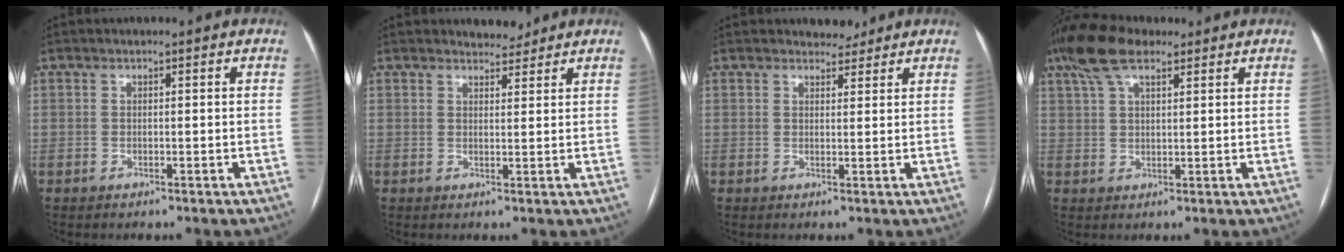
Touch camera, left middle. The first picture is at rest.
{"total": 2.6, "force": [2.4, 0.8, 0.2], "torque": [-0.003, -0.002, 0.035]}
{"total": 2.4, "force": [2.2, 1.0, 0.2], "torque": [0.000, -0.001, 0.030]}
{"total": 8.3, "force": [5.6, 3.1, 5.2], "torque": [-0.112, 0.035, 0.106]}